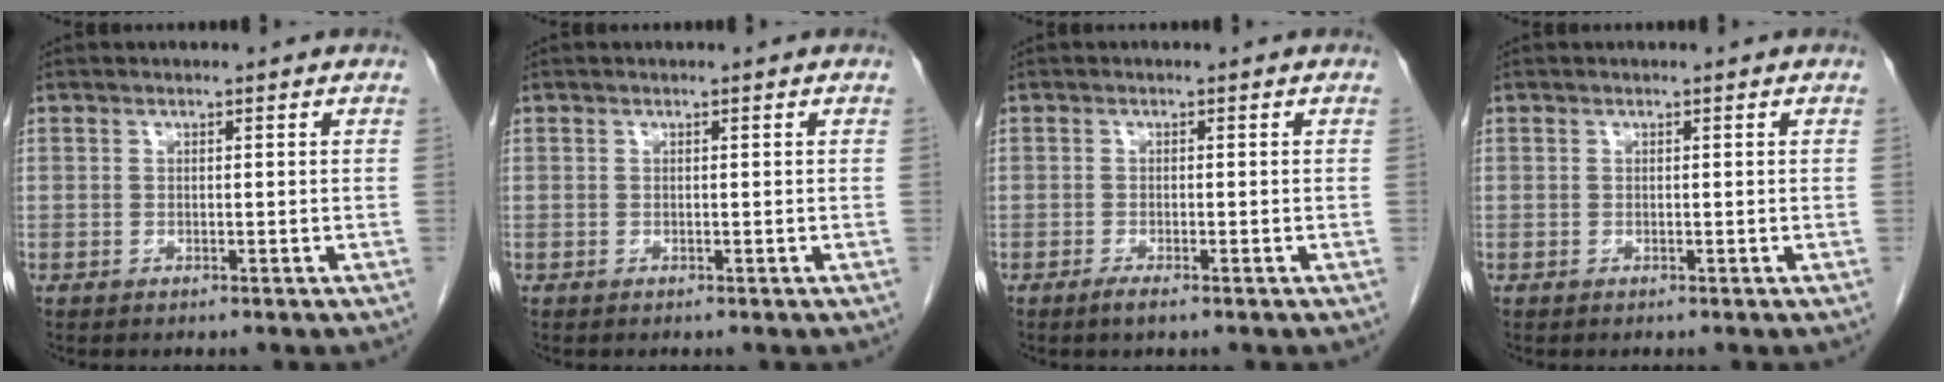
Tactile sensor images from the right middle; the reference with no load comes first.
{"total": 0.0}
{"total": 1.4, "force": [-1.0, 0.2, 1.1], "torque": [-0.022, -0.004, -0.017]}
{"total": 0.0}